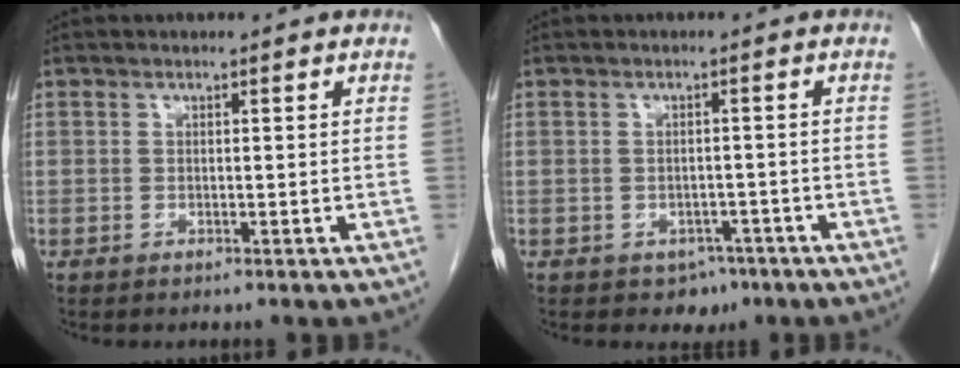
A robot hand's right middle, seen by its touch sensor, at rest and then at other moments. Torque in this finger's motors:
{"motor_torque": [-0.21, -0.18, -0.03, -0.01]}